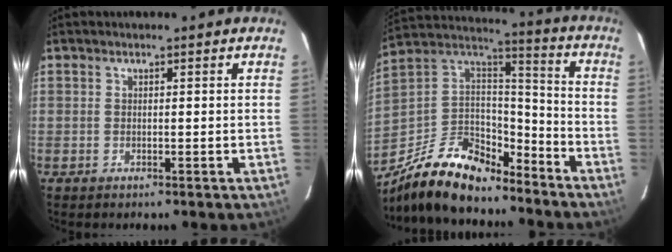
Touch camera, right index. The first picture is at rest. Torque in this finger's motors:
{"motor_torque": [1.06, -1.08, 0.58, 0.09]}